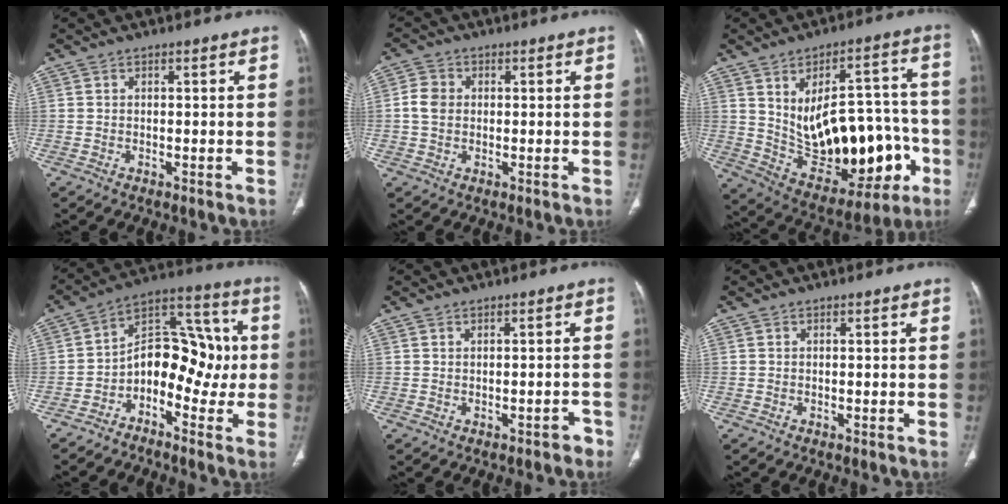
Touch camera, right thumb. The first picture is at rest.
{"total": 4.5, "force": [0.3, 3.6, 2.6], "torque": [-0.047, 0.008, 0.003]}
{"total": 24.8, "force": [-3.3, 12.8, 21.0], "torque": [-0.290, 0.027, -0.010]}
{"total": 13.4, "force": [-2.7, 8.8, 9.8], "torque": [-0.099, 0.061, -0.054]}
{"total": 1.4, "force": [-0.9, 0.9, 0.6], "torque": [-0.005, 0.013, -0.009]}
{"total": 0.0}